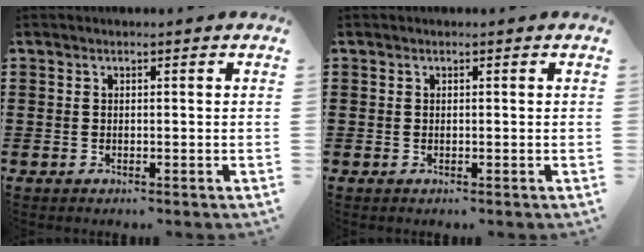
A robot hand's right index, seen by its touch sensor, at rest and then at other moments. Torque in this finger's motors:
{"motor_torque": [0.43, 0.37, 0.02, 0.02]}